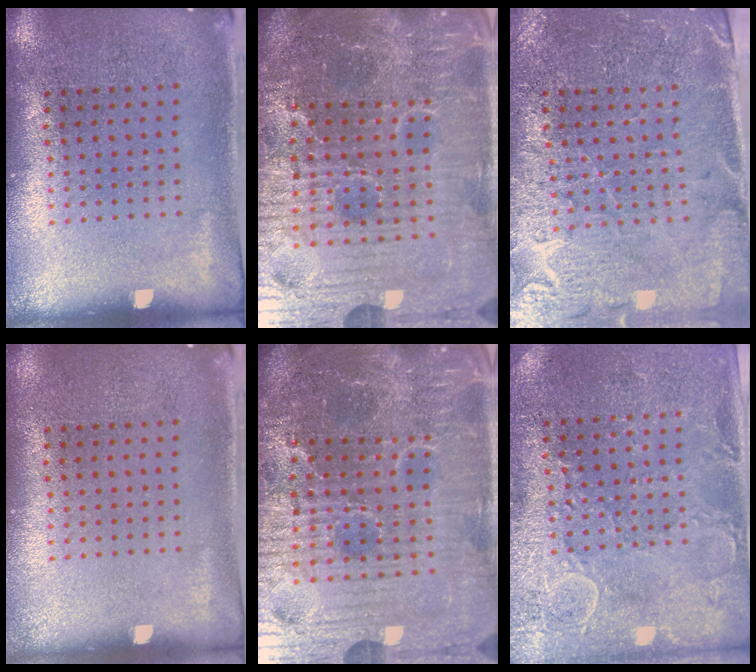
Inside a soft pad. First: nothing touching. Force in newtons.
{"total": 6.6, "press": 6.1, "slide": 2.7}
{"total": 3.3, "press": 3.2, "slide": 0.9}
{"total": 0.0}
{"total": 6.6, "press": 6.1, "slide": 2.7}
{"total": 2.7, "press": 2.6, "slide": 0.7}